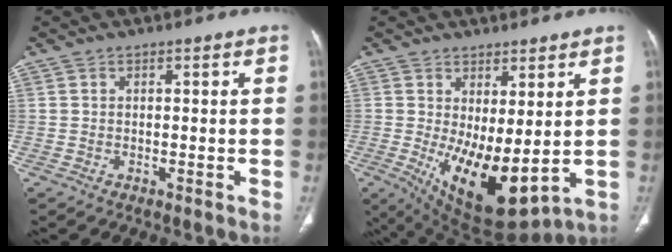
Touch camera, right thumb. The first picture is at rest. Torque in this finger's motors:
{"motor_torque": [0.37, 2.63, 0.85, 0.89, 0.44]}